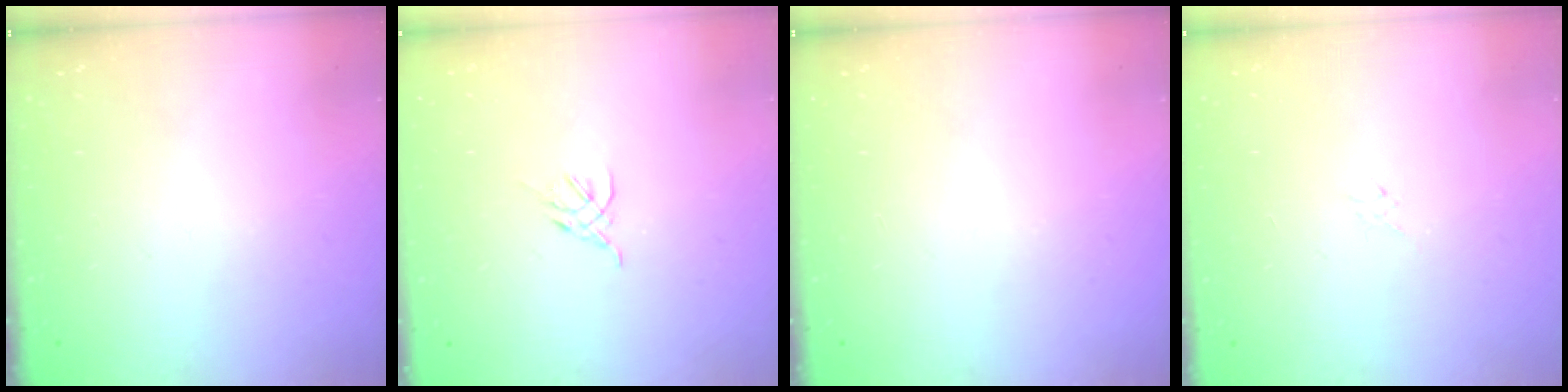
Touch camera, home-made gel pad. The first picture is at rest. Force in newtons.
{"total": 2.7, "press": 2.6, "slide": 0.7}
{"total": 0.0}
{"total": 1.3, "press": 1.3, "slide": 0.1}